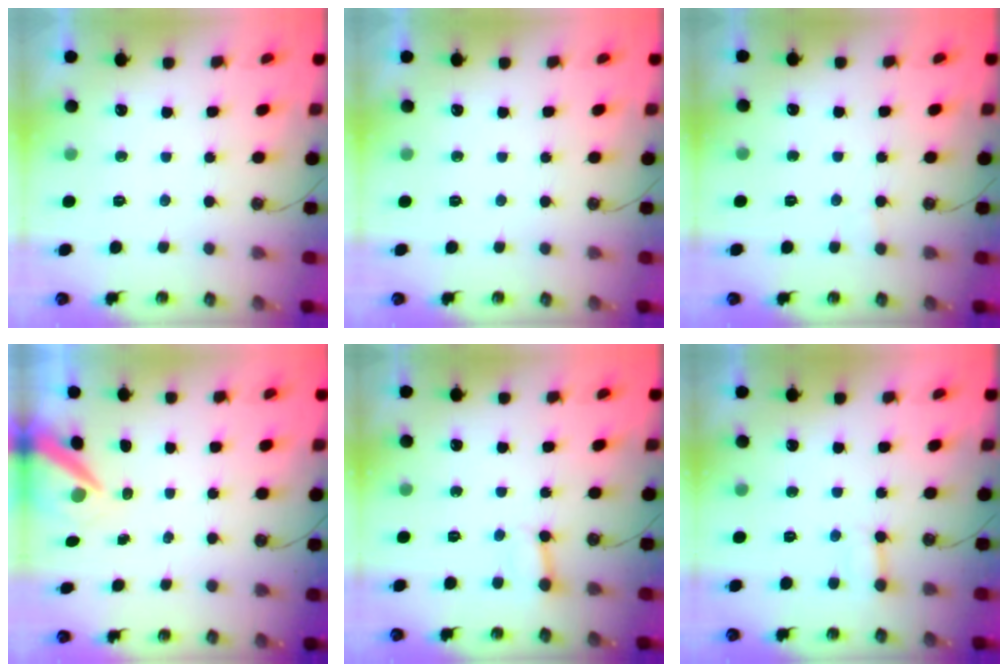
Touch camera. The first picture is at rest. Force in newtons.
{"total": 0.0}
{"total": 2.9, "press": 2.9, "slide": 0.2}
{"total": 6.7, "press": 6.6, "slide": 0.8}
{"total": 2.9, "press": 2.9, "slide": 0.4}
{"total": 6.8, "press": 6.8, "slide": 0.6}